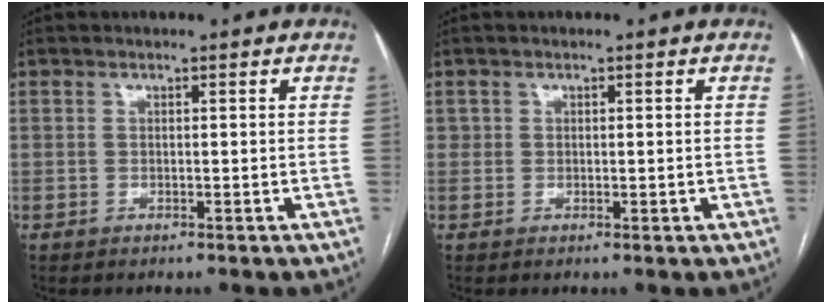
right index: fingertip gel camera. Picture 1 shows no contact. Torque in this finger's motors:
{"motor_torque": [-0.19, 0.25, -0.01, 0.01]}